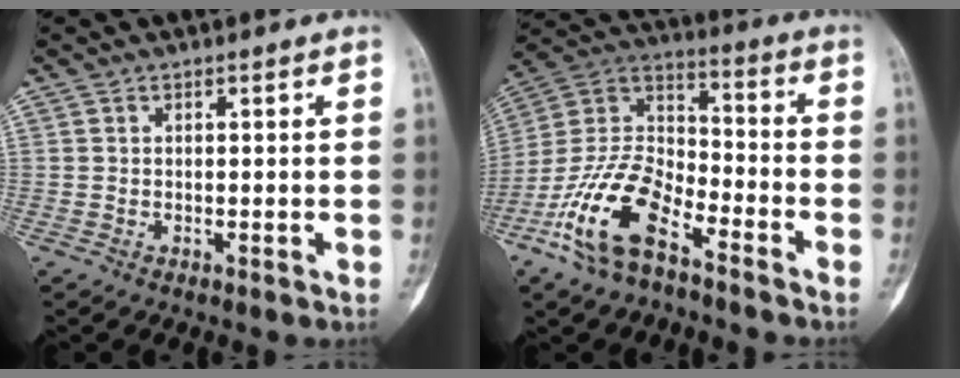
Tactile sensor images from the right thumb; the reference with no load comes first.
{"total": 16.8, "force": [-9.6, 7.5, 11.6], "torque": [-0.226, 0.063, -0.191]}